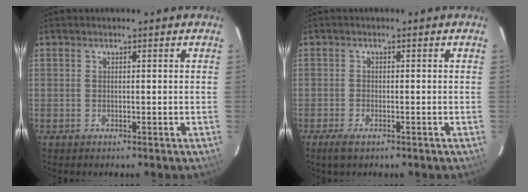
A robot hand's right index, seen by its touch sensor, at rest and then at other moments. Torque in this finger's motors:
{"motor_torque": [0.20, -0.18, 0.16, 0.03]}